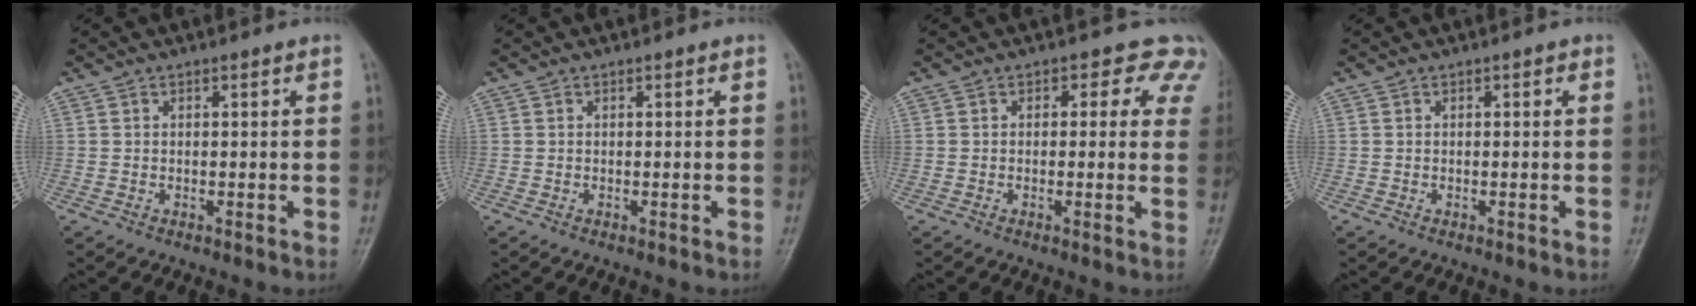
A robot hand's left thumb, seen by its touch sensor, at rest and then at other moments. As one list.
[{"total": 0.0}, {"total": 6.1, "force": [3.9, 4.1, 2.3], "torque": [0.022, -0.009, 0.017]}, {"total": 0.0}]